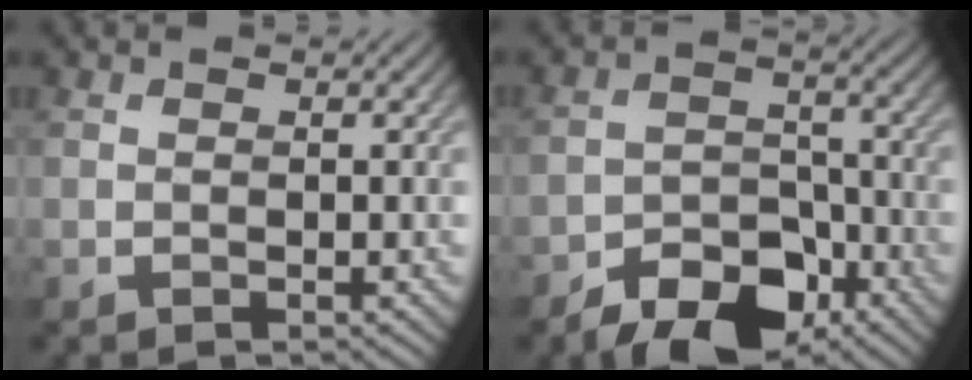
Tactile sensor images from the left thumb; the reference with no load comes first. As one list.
[{"total": 8.6, "force": [-6.1, 4.6, 4.0], "torque": [-0.058, -0.002, -0.112]}]